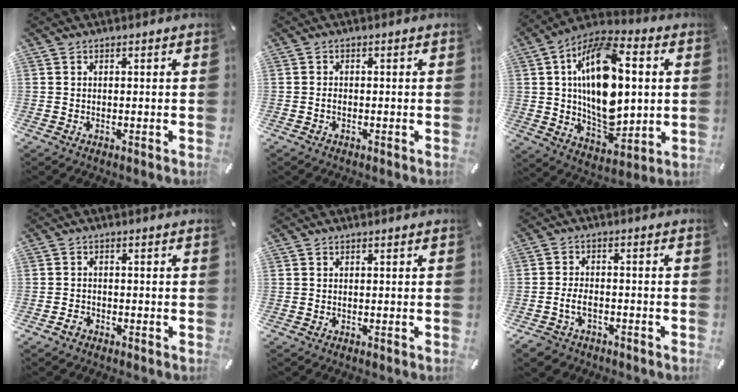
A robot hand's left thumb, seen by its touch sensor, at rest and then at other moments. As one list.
[{"total": 1.0, "force": [-0.5, 0.6, 0.7], "torque": [-0.016, 0.002, -0.010]}, {"total": 21.4, "force": [3.6, 12.6, 16.9], "torque": [-0.311, -0.016, 0.055]}, {"total": 1.8, "force": [-1.3, 1.2, 0.7], "torque": [-0.013, 0.005, -0.027]}, {"total": 0.0}, {"total": 5.2, "force": [-2.3, 3.6, 3.0], "torque": [-0.070, 0.009, -0.044]}]